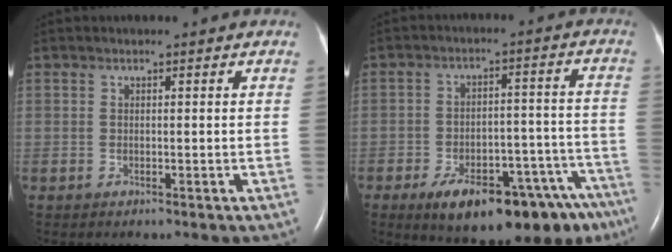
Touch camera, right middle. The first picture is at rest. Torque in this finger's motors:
{"motor_torque": [1.08, -1.05, 0.24, 0.12]}